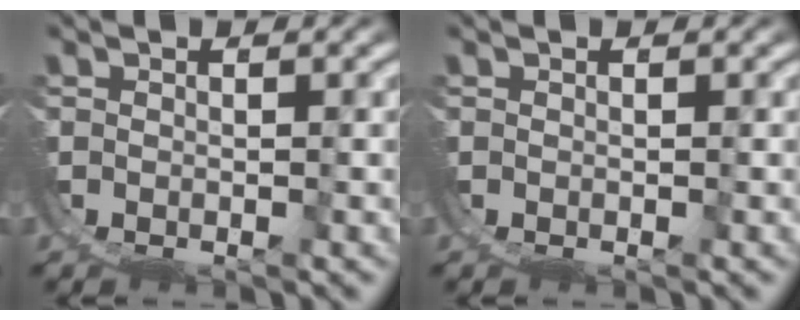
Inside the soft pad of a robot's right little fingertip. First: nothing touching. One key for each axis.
{"total": 0.0}